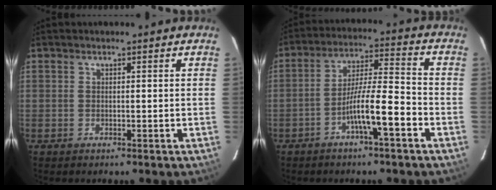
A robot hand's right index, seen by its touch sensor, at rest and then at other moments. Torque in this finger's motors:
{"motor_torque": [1.37, -0.77, 0.73, 0.15]}